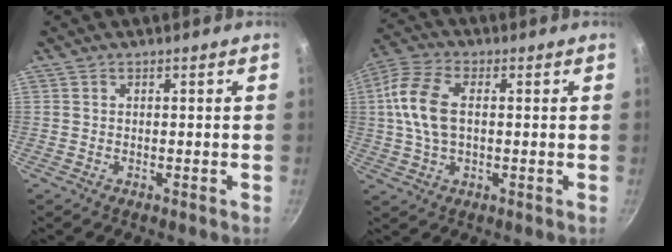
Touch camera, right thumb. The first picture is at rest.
{"total": 10.6, "force": [1.1, 6.1, 8.6], "torque": [-0.177, 0.019, 0.012]}